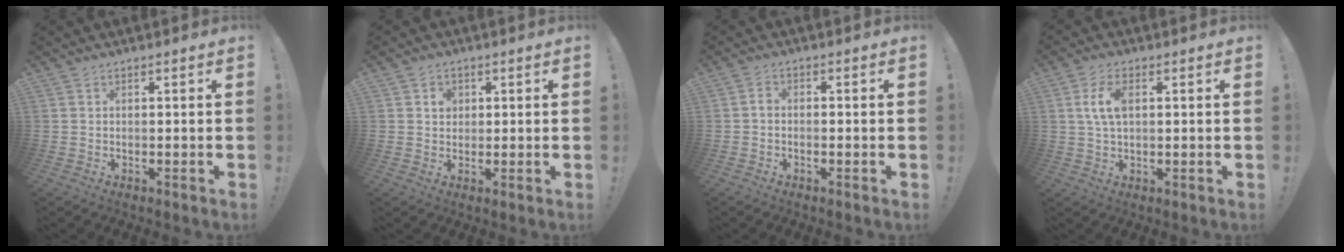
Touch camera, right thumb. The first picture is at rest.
{"total": 3.0, "force": [1.0, 2.6, 1.1], "torque": [-0.006, -0.004, 0.014]}
{"total": 1.6, "force": [-1.3, 0.5, 0.9], "torque": [-0.018, 0.009, -0.022]}
{"total": 6.6, "force": [1.4, 3.5, 5.4], "torque": [-0.108, 0.005, 0.024]}